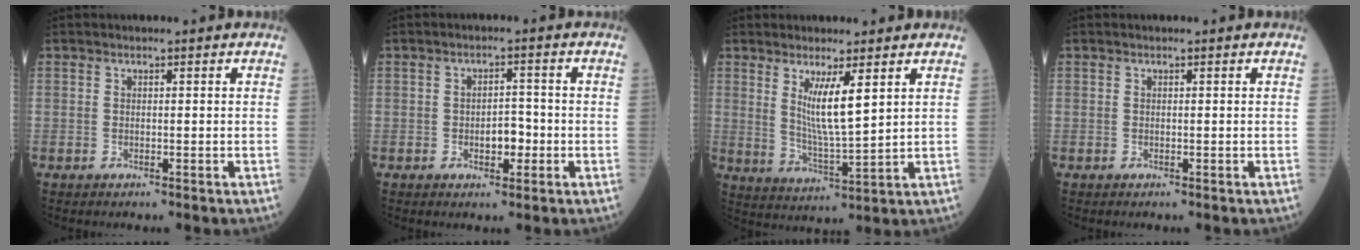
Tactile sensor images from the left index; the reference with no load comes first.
{"total": 3.4, "force": [-1.5, 1.6, 2.6], "torque": [-0.037, 0.000, -0.022]}
{"total": 6.9, "force": [2.5, 0.2, 6.4], "torque": [-0.123, -0.023, 0.054]}
{"total": 0.0}